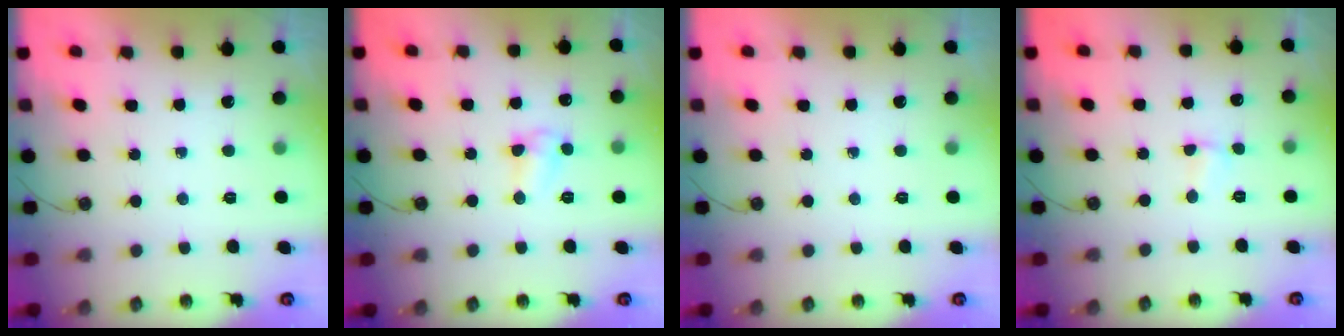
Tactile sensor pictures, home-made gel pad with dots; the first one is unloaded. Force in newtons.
{"total": 5.9, "press": 5.9, "slide": 0.6}
{"total": 0.0}
{"total": 1.1, "press": 1.0, "slide": 0.3}